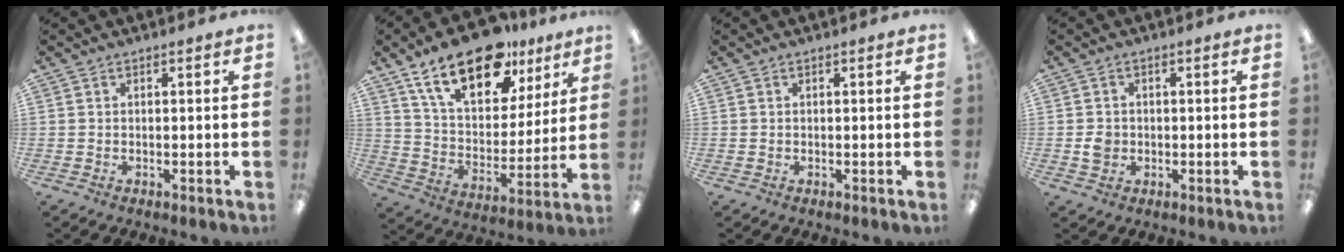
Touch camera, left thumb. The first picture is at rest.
{"total": 21.2, "force": [13.9, 10.2, 12.3], "torque": [-0.210, -0.067, 0.243]}
{"total": 0.0}
{"total": 3.1, "force": [-0.3, 2.7, 1.5], "torque": [-0.019, 0.002, -0.007]}